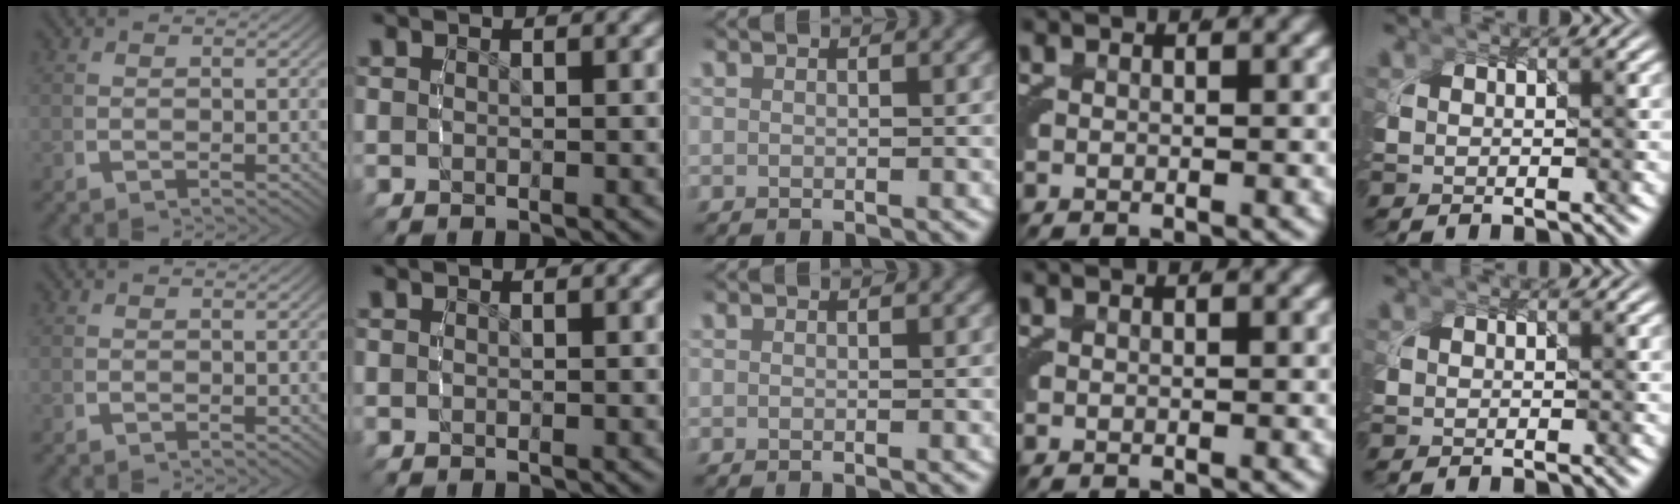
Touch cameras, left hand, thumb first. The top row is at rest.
{}